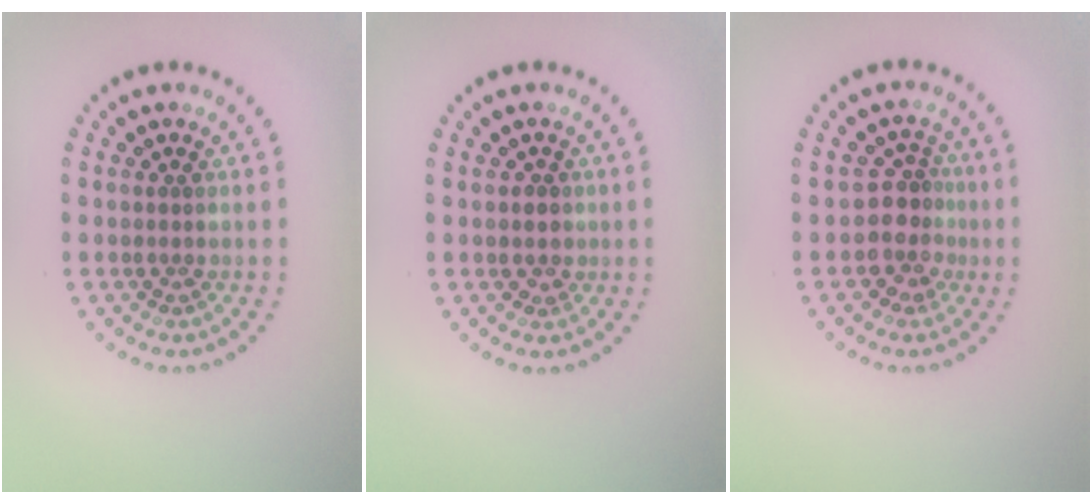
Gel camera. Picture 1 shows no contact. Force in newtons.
{"total": 1.0, "press": 0.8, "slide": 0.7}
{"total": 3.0, "press": 2.2, "slide": 2.0}